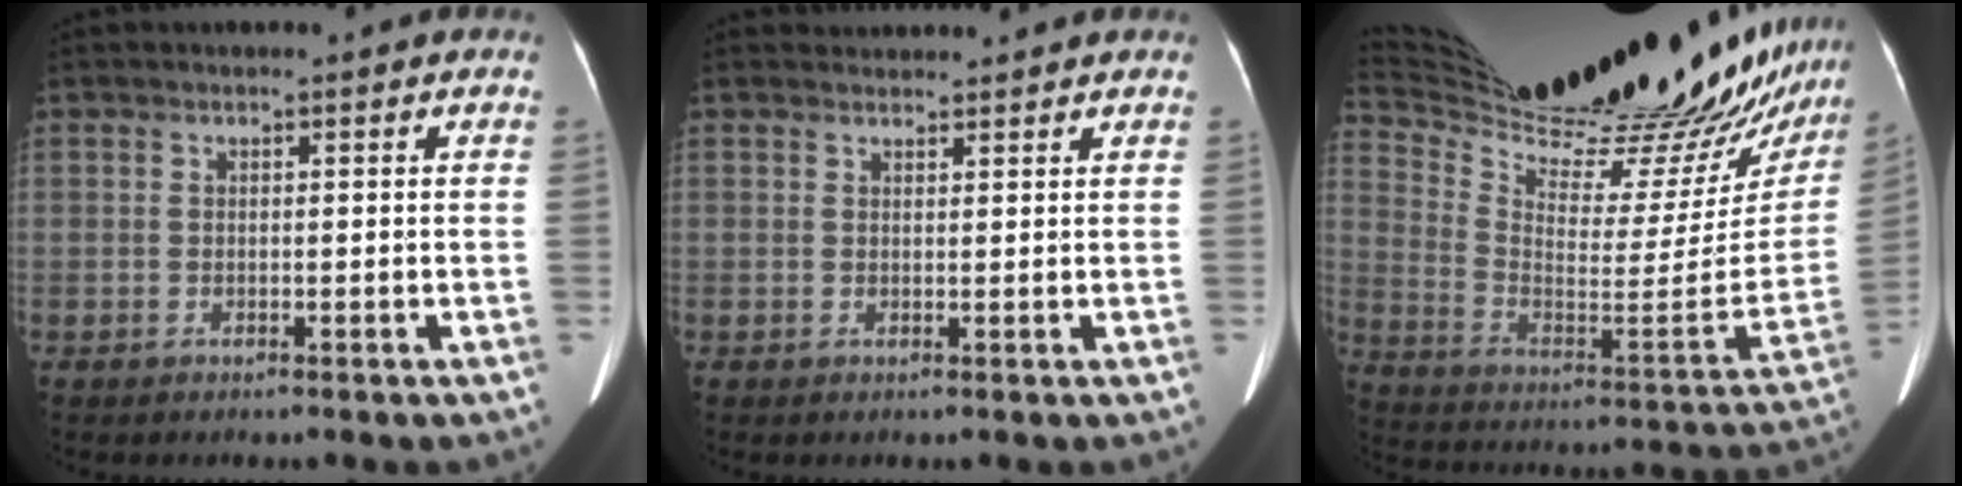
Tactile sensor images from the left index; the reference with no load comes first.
{"total": 1.6, "force": [1.5, 0.3, -0.5], "torque": [0.000, 0.017, 0.028]}
{"total": 36.3, "force": [32.2, 7.3, 15.1], "torque": [-0.261, -0.093, 0.444]}